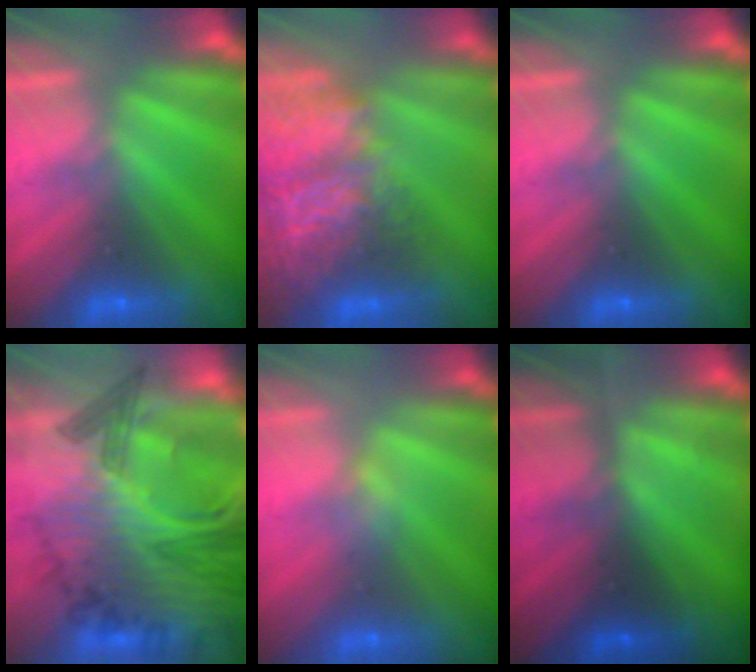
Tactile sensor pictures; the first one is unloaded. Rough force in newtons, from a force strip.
{"total": 8.6}
{"total": 0.0}
{"total": 8.5}
{"total": 2.4}
{"total": 1.3}